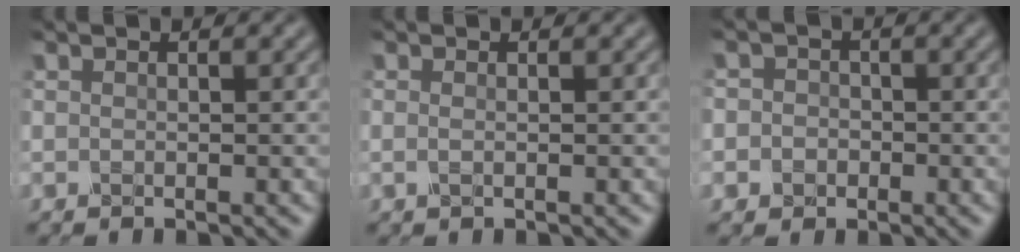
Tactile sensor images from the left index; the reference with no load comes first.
{"total": 0.6, "force": [0.0, 0.2, 0.6], "torque": [-0.014, -0.001, -0.001]}
{"total": 3.0, "force": [-0.4, 2.8, 0.8], "torque": [0.011, 0.012, -0.033]}